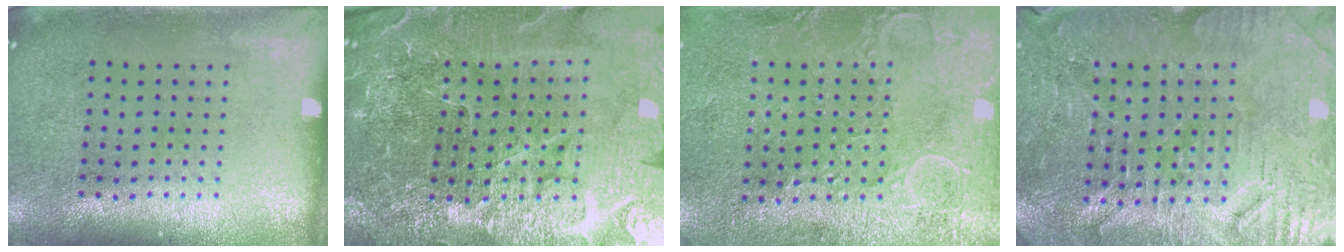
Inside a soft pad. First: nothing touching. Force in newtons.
{"total": 6.1, "press": 5.5, "slide": 2.5}
{"total": 2.8, "press": 2.7, "slide": 0.8}
{"total": 3.8, "press": 3.7, "slide": 0.7}